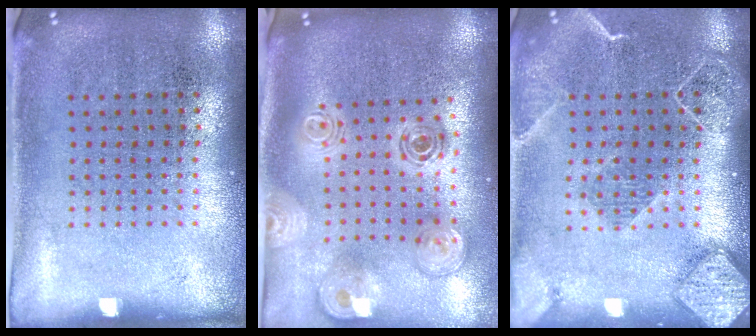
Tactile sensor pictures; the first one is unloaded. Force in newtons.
{"total": 1.9, "press": 1.6, "slide": 1.0}
{"total": 2.2, "press": 1.9, "slide": 1.1}